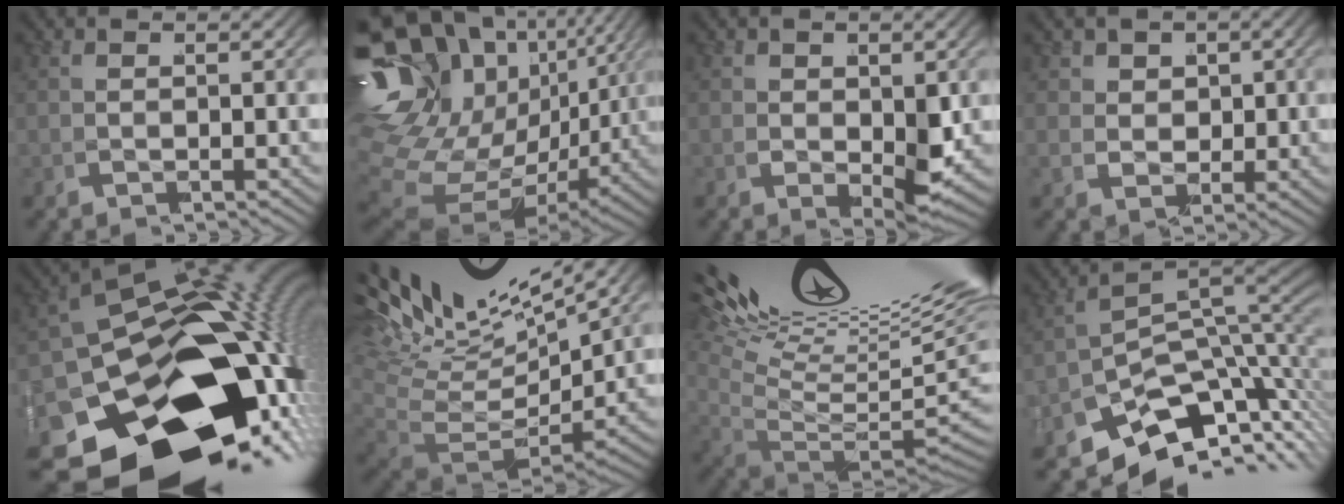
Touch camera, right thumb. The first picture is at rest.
{"total": 17.9, "force": [0.8, 13.2, 12.1], "torque": [-0.239, -0.031, 0.013]}
{"total": 2.5, "force": [-0.5, 1.3, 2.1], "torque": [-0.040, -0.013, -0.001]}
{"total": 1.1, "force": [0.5, 0.9, -0.1], "torque": [-0.007, -0.006, 0.015]}
{"total": 28.4, "force": [-7.4, 16.9, 21.5], "torque": [-0.335, -0.065, -0.093]}
{"total": 10.3, "force": [0.6, 6.8, 7.7], "torque": [-0.171, -0.036, 0.023]}
{"total": 13.9, "force": [2.6, 8.4, 10.8], "torque": [-0.172, -0.016, 0.052]}
{"total": 14.3, "force": [-6.5, 9.1, 8.8], "torque": [-0.140, -0.044, -0.102]}